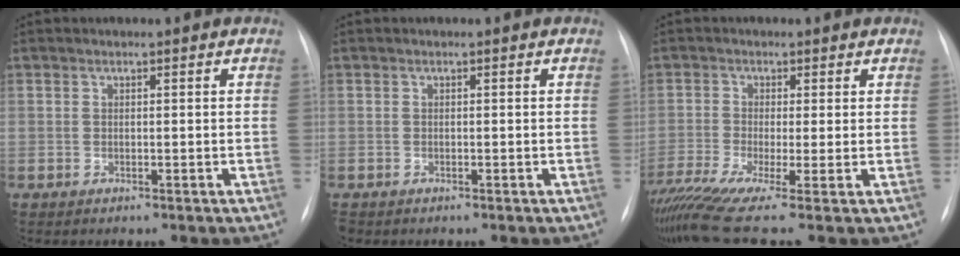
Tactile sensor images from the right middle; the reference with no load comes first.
{"total": 0.7, "force": [-0.6, 0.4, 0.2], "torque": [-0.003, 0.001, -0.008]}
{"total": 12.2, "force": [-7.9, 1.1, 9.3], "torque": [-0.201, -0.032, -0.137]}